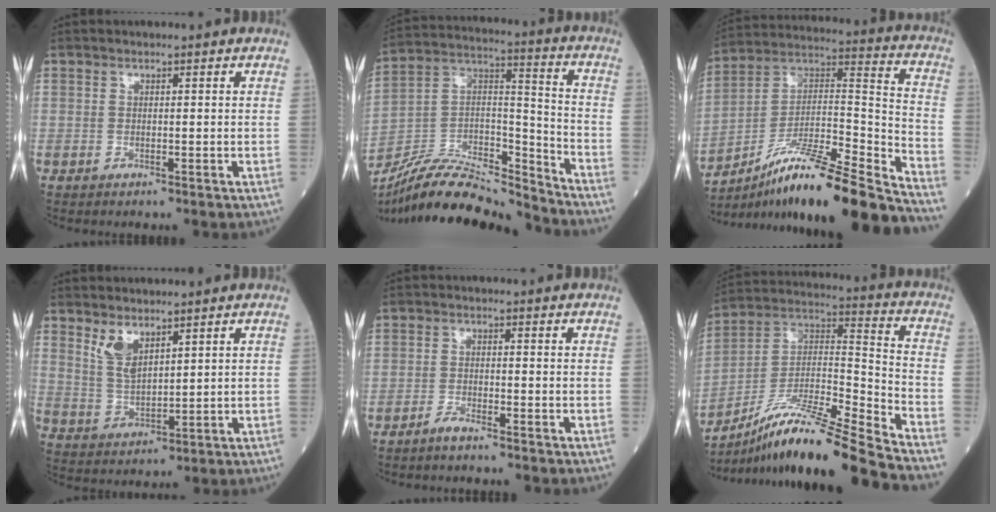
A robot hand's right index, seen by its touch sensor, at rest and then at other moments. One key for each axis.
{"total": 18.8, "fx": -17.8, "fy": 2.0, "fz": 5.6, "tx": -0.103, "ty": 0.034, "tz": -0.311}
{"total": 24.4, "fx": -20.1, "fy": -0.1, "fz": 13.8, "tx": -0.193, "ty": 0.006, "tz": -0.334}
{"total": 4.7, "fx": 3.3, "fy": 1.6, "fz": 3.0, "tx": -0.070, "ty": -0.009, "tz": 0.075}
{"total": 2.0, "fx": -1.8, "fy": -0.2, "fz": 0.9, "tx": -0.025, "ty": -0.003, "tz": -0.035}
{"total": 19.7, "fx": -16.1, "fy": -1.3, "fz": 11.3, "tx": -0.215, "ty": 0.004, "tz": -0.291}